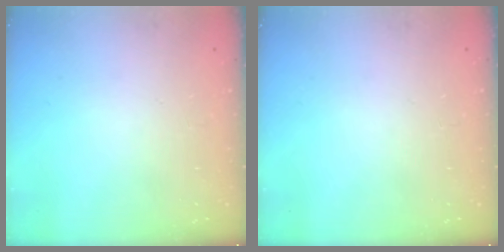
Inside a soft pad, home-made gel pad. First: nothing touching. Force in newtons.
{"total": 0.0}